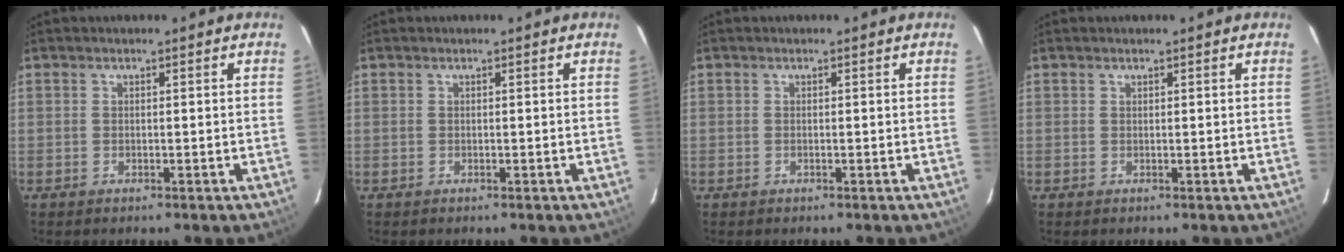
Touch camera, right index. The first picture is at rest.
{"total": 0.0}
{"total": 0.0}
{"total": 0.0}